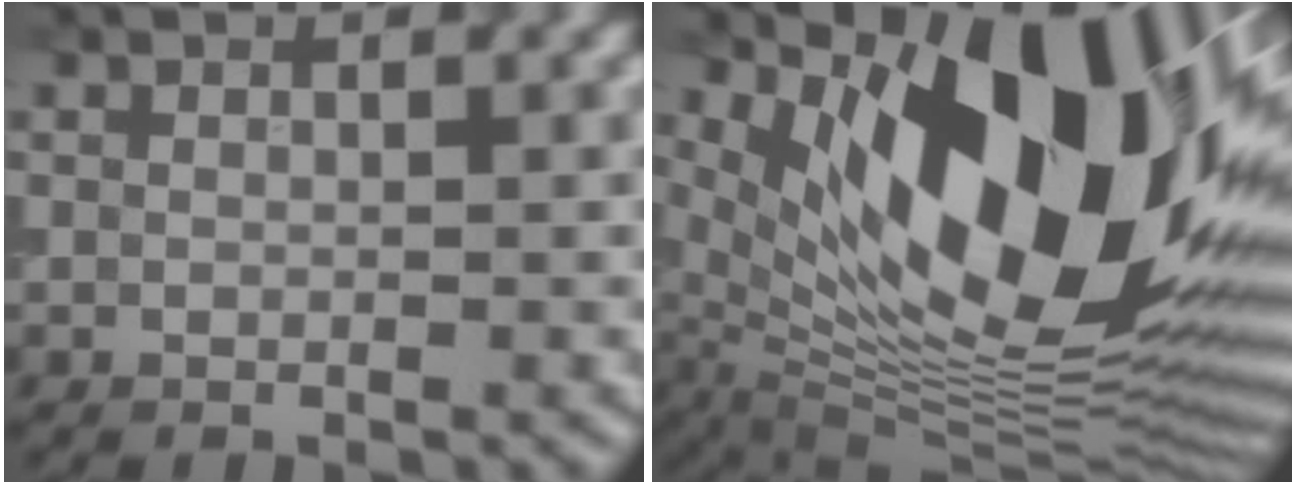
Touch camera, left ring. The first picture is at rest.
{"total": 18.6, "force": [6.4, 7.8, 15.5], "torque": [-0.230, 0.002, 0.111]}